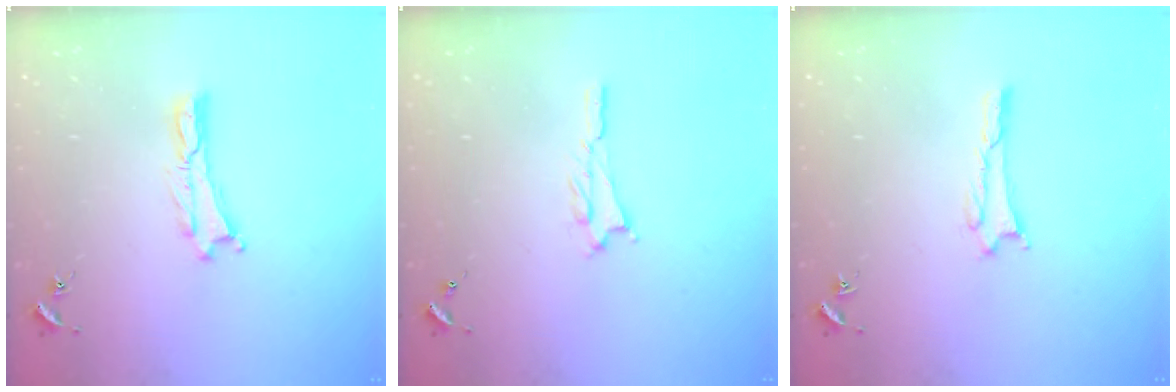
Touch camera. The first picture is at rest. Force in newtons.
{"total": 1.1, "press": 1.1, "slide": 0.2}
{"total": 0.9, "press": 0.8, "slide": 0.1}